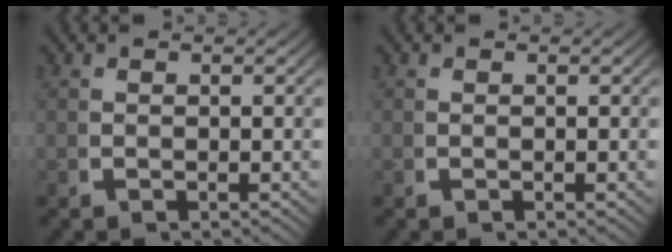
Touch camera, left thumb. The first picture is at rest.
{"total": 0.0}